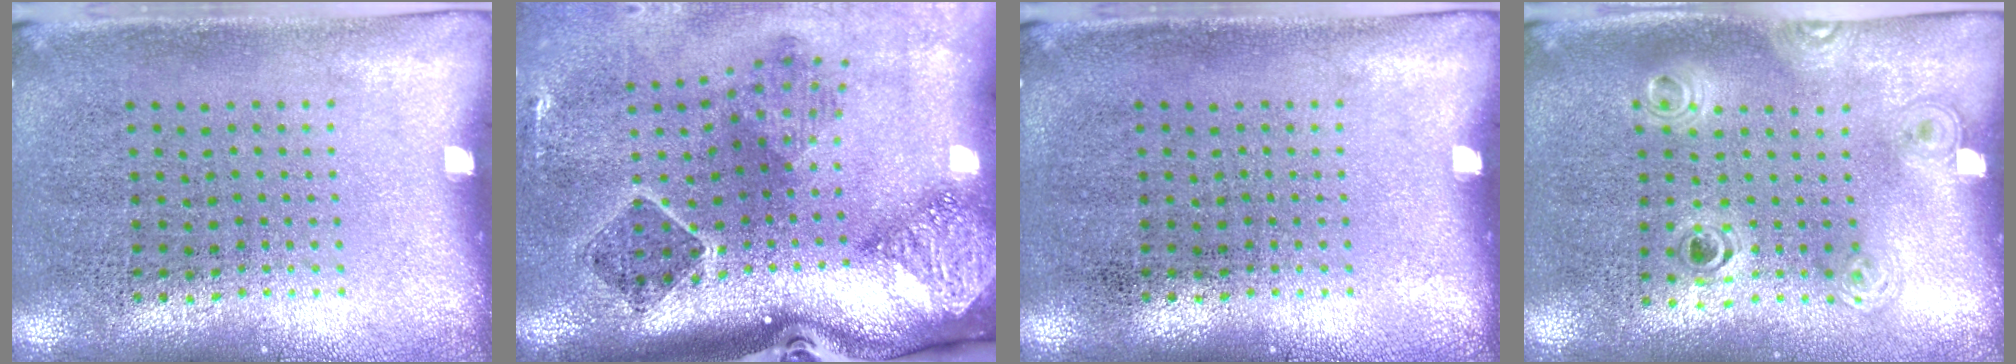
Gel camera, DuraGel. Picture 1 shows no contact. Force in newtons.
{"total": 3.0, "press": 2.0, "slide": 2.3}
{"total": 0.0}
{"total": 1.2, "press": 1.1, "slide": 0.5}